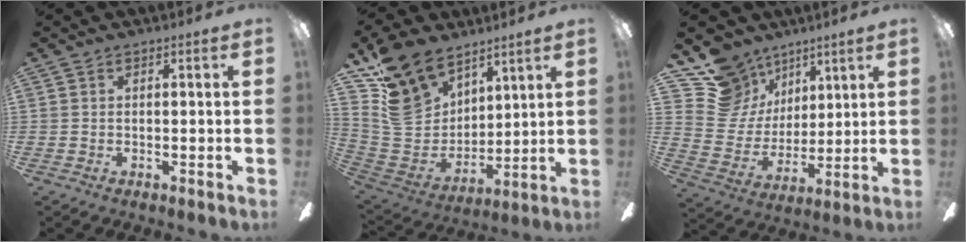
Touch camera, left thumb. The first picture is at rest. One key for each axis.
{"total": 17.3, "fx": 11.2, "fy": 11.3, "fz": 6.9, "tx": -0.171, "ty": -0.065, "tz": 0.222}
{"total": 15.1, "fx": 10.1, "fy": 10.6, "fz": 3.8, "tx": -0.093, "ty": -0.063, "tz": 0.203}